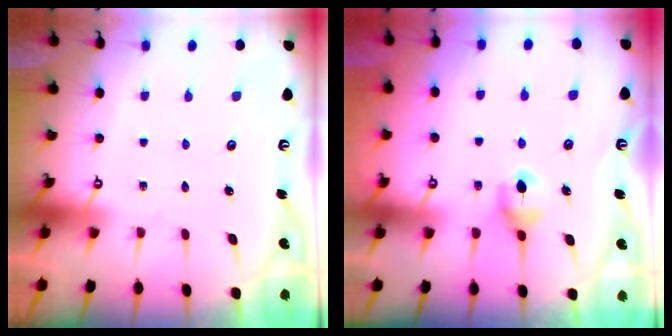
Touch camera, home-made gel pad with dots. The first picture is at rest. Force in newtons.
{"total": 5.9, "press": 5.9, "slide": 0.7}